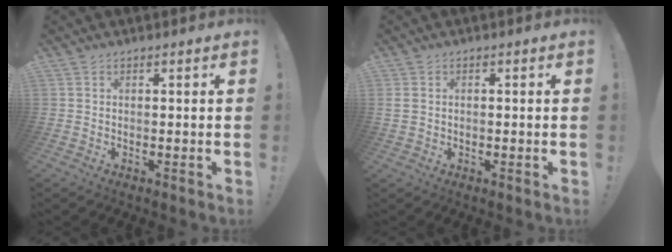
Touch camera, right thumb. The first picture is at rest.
{"total": 2.2, "force": [-0.3, 1.6, 1.5], "torque": [-0.040, 0.006, -0.005]}